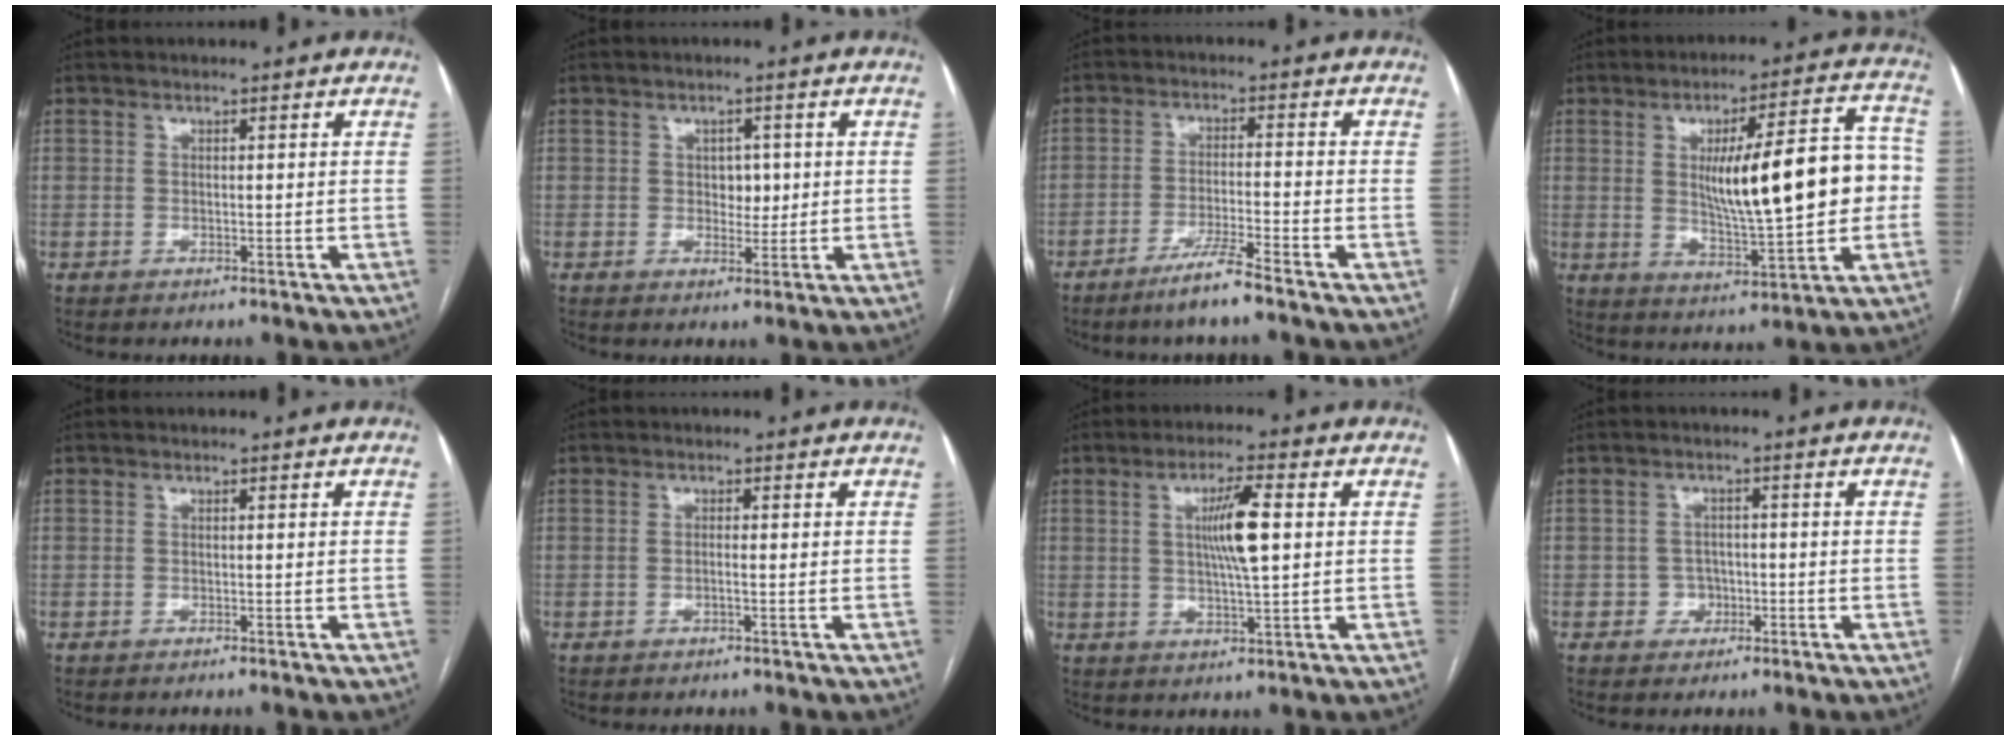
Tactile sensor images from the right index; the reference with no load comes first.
{"total": 2.7, "force": [0.3, 1.9, 1.9], "torque": [-0.019, 0.002, 0.007]}
{"total": 5.5, "force": [-4.3, -0.6, 3.5], "torque": [-0.065, -0.013, -0.084]}
{"total": 17.0, "force": [0.7, 3.6, 16.6], "torque": [-0.244, 0.026, 0.019]}
{"total": 0.0}
{"total": 0.9, "force": [-0.3, 0.0, 0.8], "torque": [-0.015, 0.001, -0.005]}
{"total": 7.0, "force": [1.1, 0.4, 6.9], "torque": [-0.126, 0.000, 0.019]}
{"total": 2.6, "force": [-1.0, 2.3, 0.5], "torque": [0.000, 0.011, -0.015]}